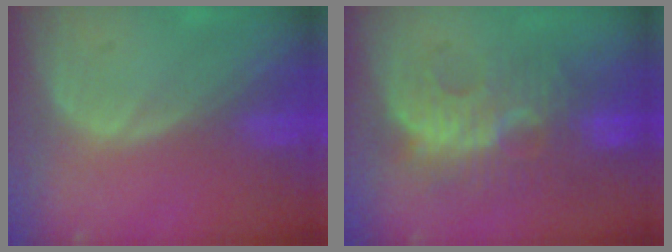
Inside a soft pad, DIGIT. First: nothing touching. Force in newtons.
{"total": 9.7, "press": 9.4, "slide": 2.5}